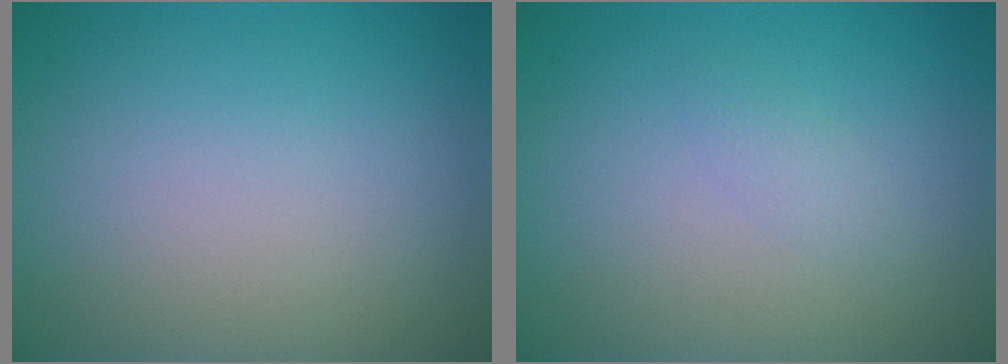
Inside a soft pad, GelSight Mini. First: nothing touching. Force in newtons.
{"total": 0.9, "press": 0.9, "slide": 0.0}